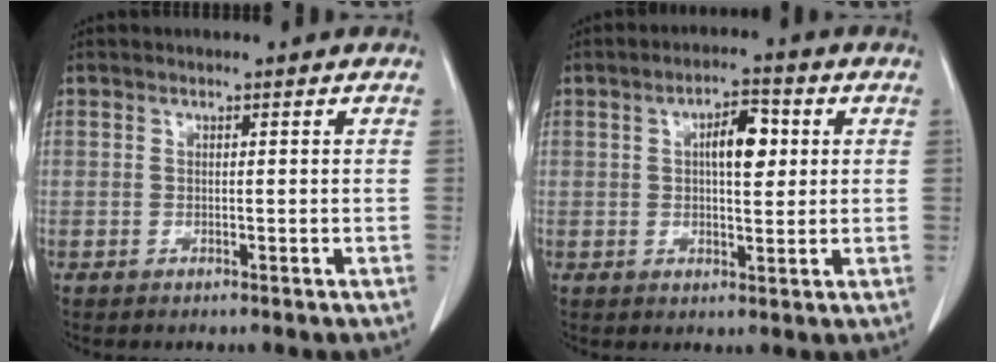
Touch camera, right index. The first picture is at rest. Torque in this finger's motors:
{"motor_torque": [0.63, 0.11, 0.16, 0.04]}